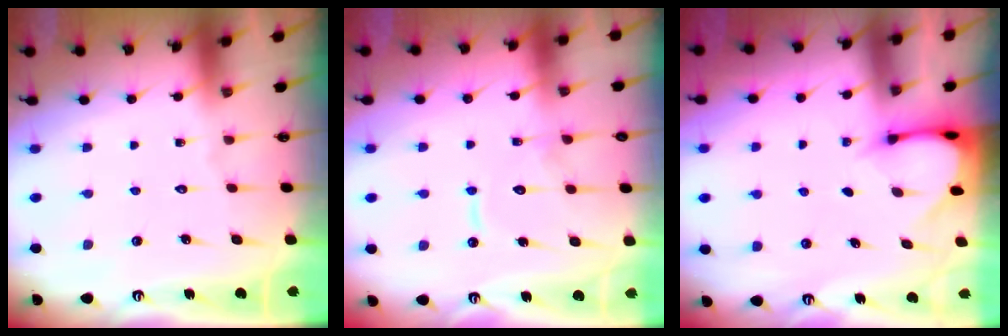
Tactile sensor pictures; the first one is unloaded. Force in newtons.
{"total": 10.2, "press": 10.1, "slide": 1.0}
{"total": 2.9, "press": 2.8, "slide": 0.3}